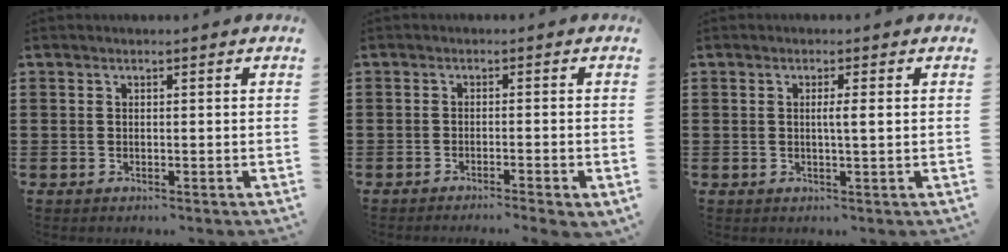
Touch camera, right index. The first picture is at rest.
{"total": 1.3, "force": [-1.1, -0.3, 0.6], "torque": [-0.012, 0.000, -0.021]}
{"total": 2.0, "force": [0.2, 0.0, 2.0], "torque": [-0.037, -0.003, 0.000]}